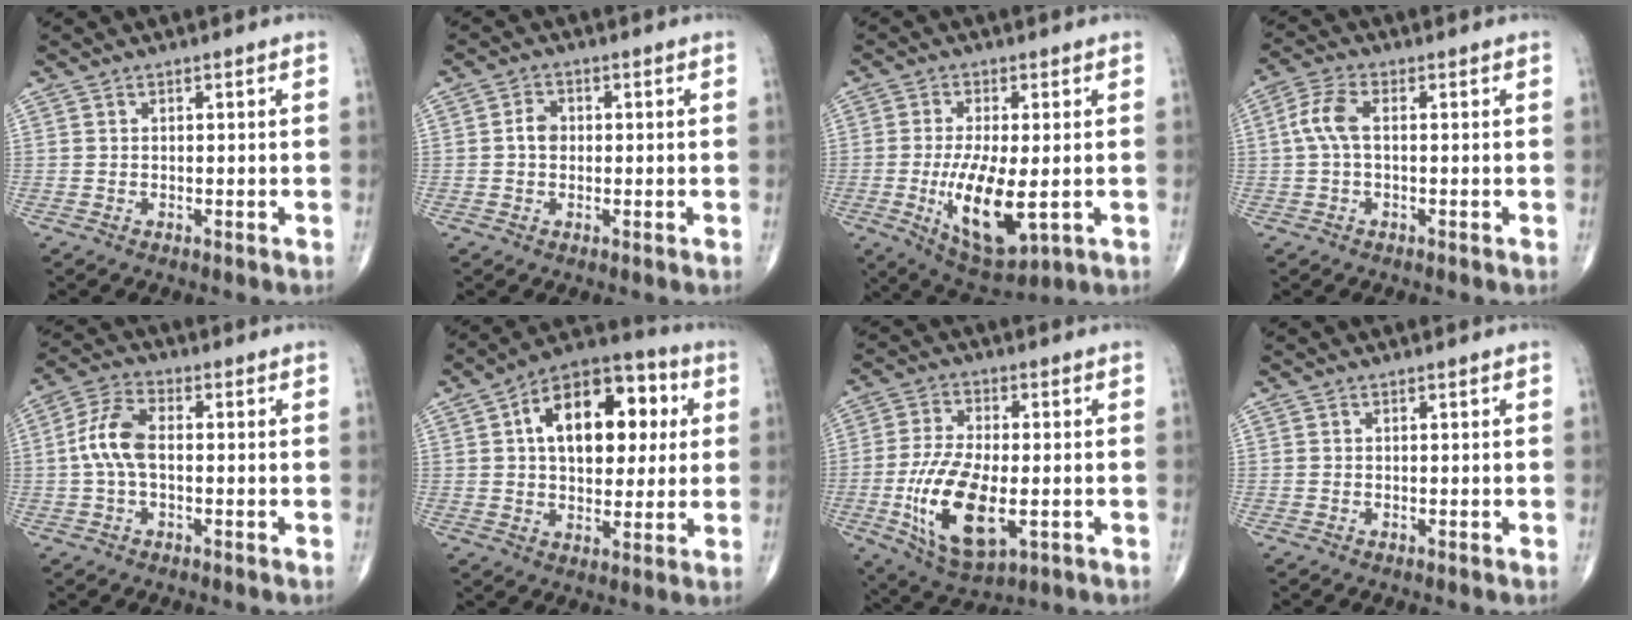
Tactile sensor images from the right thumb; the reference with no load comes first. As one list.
[{"total": 2.9, "force": [0.0, 2.3, 1.8], "torque": [-0.023, 0.008, -0.006]}, {"total": 12.9, "force": [-2.3, 4.9, 11.7], "torque": [-0.206, -0.023, -0.027]}, {"total": 5.4, "force": [0.3, 2.5, 4.8], "torque": [-0.116, 0.016, 0.001]}, {"total": 7.9, "force": [-0.2, 4.1, 6.7], "torque": [-0.148, 0.024, -0.010]}, {"total": 19.3, "force": [4.4, 11.3, 15.0], "torque": [-0.188, 0.019, 0.061]}, {"total": 15.5, "force": [-3.4, 7.2, 13.3], "torque": [-0.253, -0.005, -0.050]}, {"total": 0.0}]